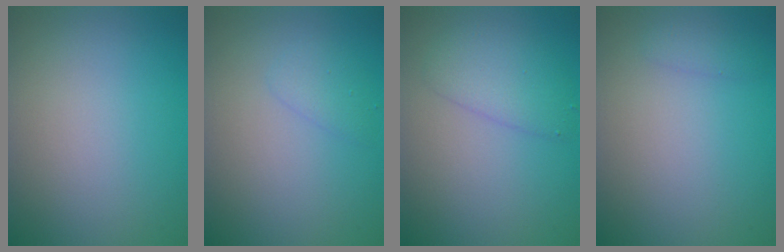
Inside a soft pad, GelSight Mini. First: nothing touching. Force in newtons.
{"total": 1.3, "press": 1.3, "slide": 0.0}
{"total": 2.8, "press": 2.8, "slide": 0.1}
{"total": 0.8, "press": 0.8, "slide": 0.0}